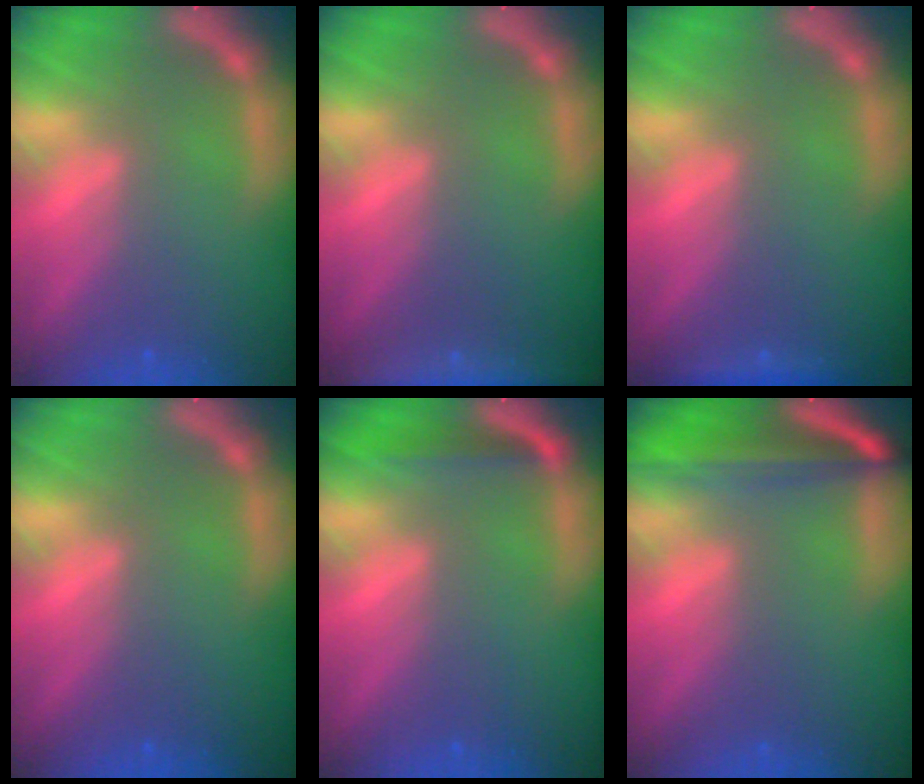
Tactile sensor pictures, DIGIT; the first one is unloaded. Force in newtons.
{"total": 7.5}
{"total": 1.4}
{"total": 0.0}
{"total": 2.5}
{"total": 7.6}